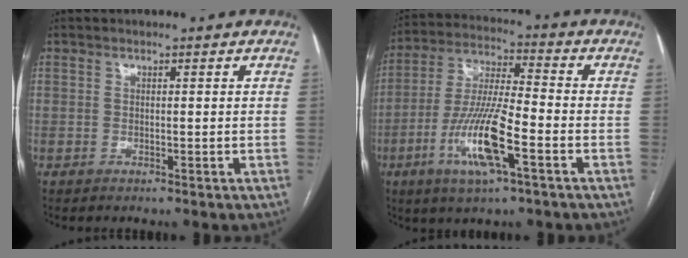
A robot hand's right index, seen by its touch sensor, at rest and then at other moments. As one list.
[{"total": 13.4, "force": [-5.1, 1.9, 12.2], "torque": [-0.248, -0.010, -0.095]}]